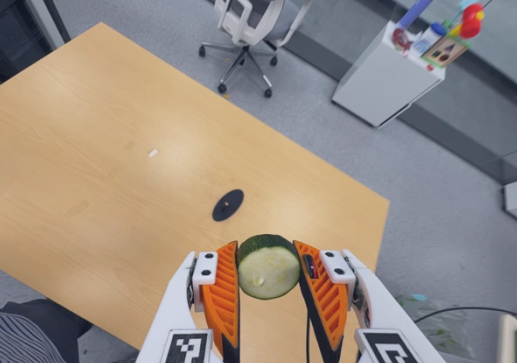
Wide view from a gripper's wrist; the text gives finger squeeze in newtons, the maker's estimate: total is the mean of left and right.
{"total": 11.4, "left": 10.9, "right": 11.9}